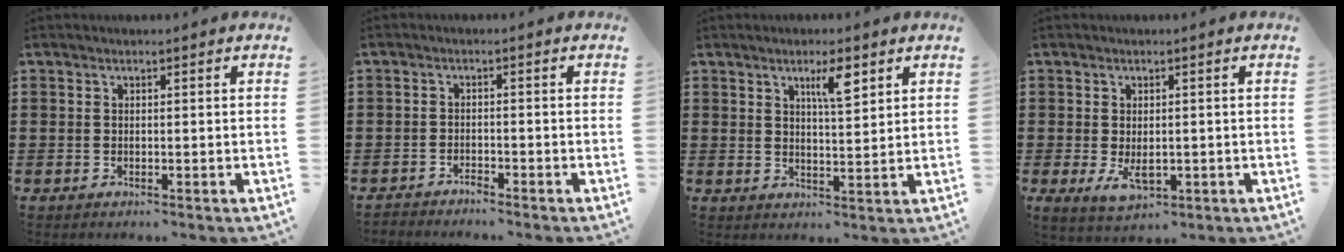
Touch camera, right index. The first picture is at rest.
{"total": 2.0, "force": [-2.0, 0.0, -0.3], "torque": [0.001, 0.005, -0.046]}
{"total": 4.5, "force": [2.7, 0.8, 3.6], "torque": [-0.061, -0.001, 0.040]}
{"total": 3.6, "force": [-0.6, 1.9, 3.0], "torque": [-0.053, -0.003, -0.012]}